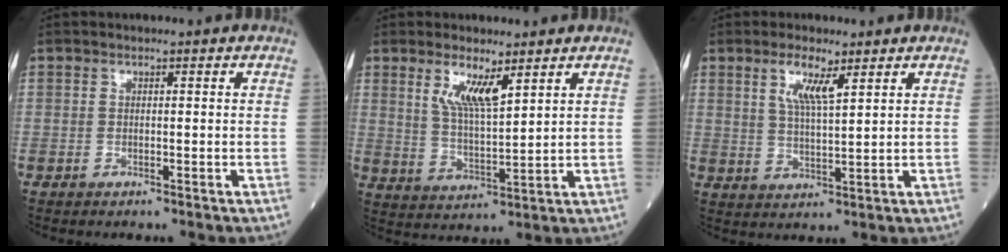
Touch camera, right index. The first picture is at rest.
{"total": 6.4, "force": [3.6, 1.2, 5.1], "torque": [-0.107, -0.008, 0.074]}
{"total": 5.1, "force": [2.7, 0.8, 4.2], "torque": [-0.088, -0.002, 0.053]}